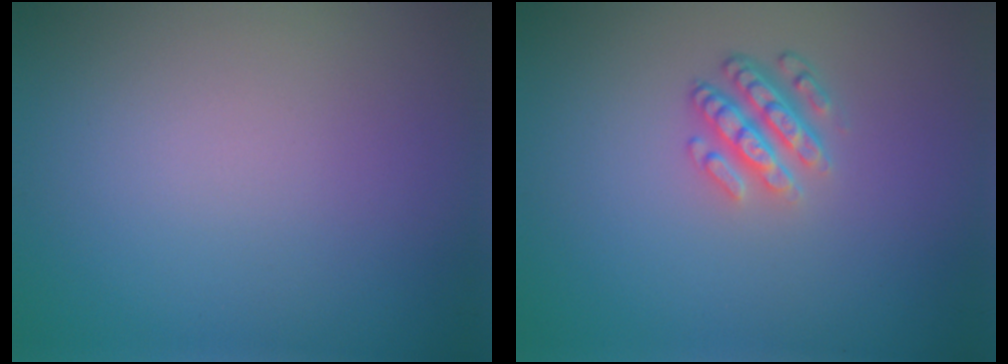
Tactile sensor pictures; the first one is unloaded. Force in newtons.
{"total": 3.6, "press": 2.6, "slide": 2.5}